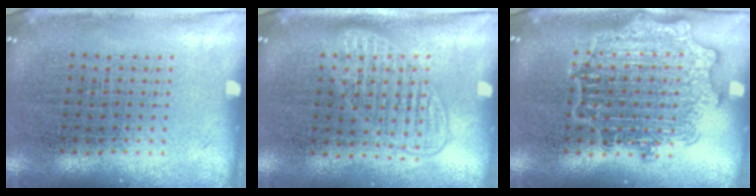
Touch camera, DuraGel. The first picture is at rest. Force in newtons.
{"total": 1.4, "press": 1.3, "slide": 0.4}
{"total": 2.8, "press": 2.8, "slide": 0.4}